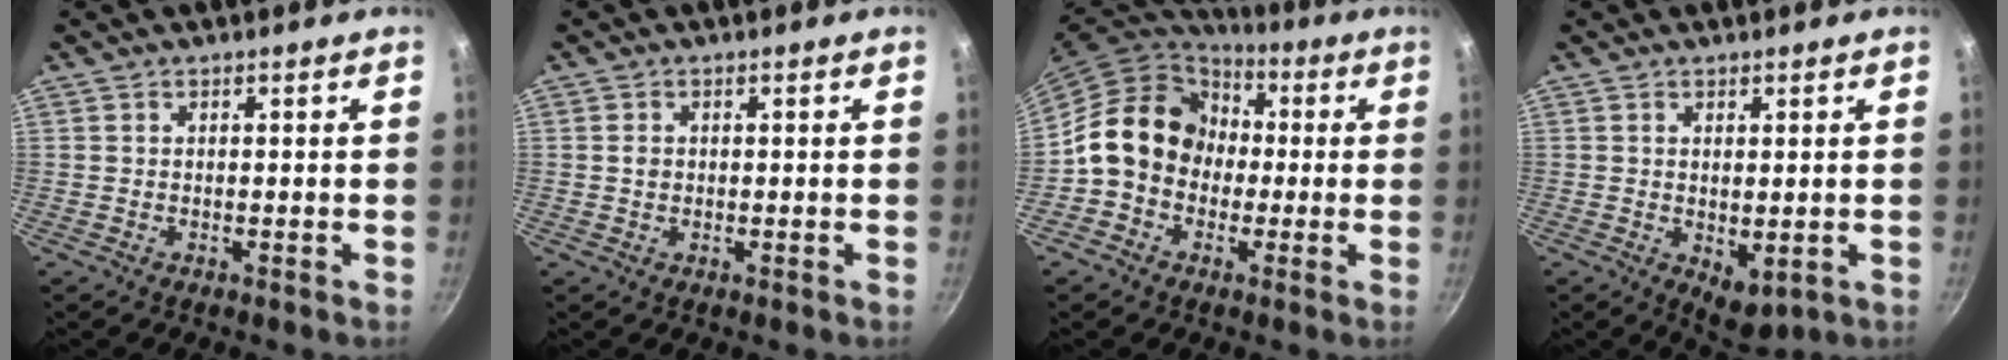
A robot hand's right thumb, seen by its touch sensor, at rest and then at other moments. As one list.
[{"total": 1.4, "force": [0.1, 1.2, 0.7], "torque": [-0.009, 0.003, 0.000]}, {"total": 14.9, "force": [0.1, 12.6, 8.1], "torque": [-0.095, 0.039, -0.017]}, {"total": 4.8, "force": [-0.2, 2.7, 4.0], "torque": [-0.048, -0.013, 0.007]}]